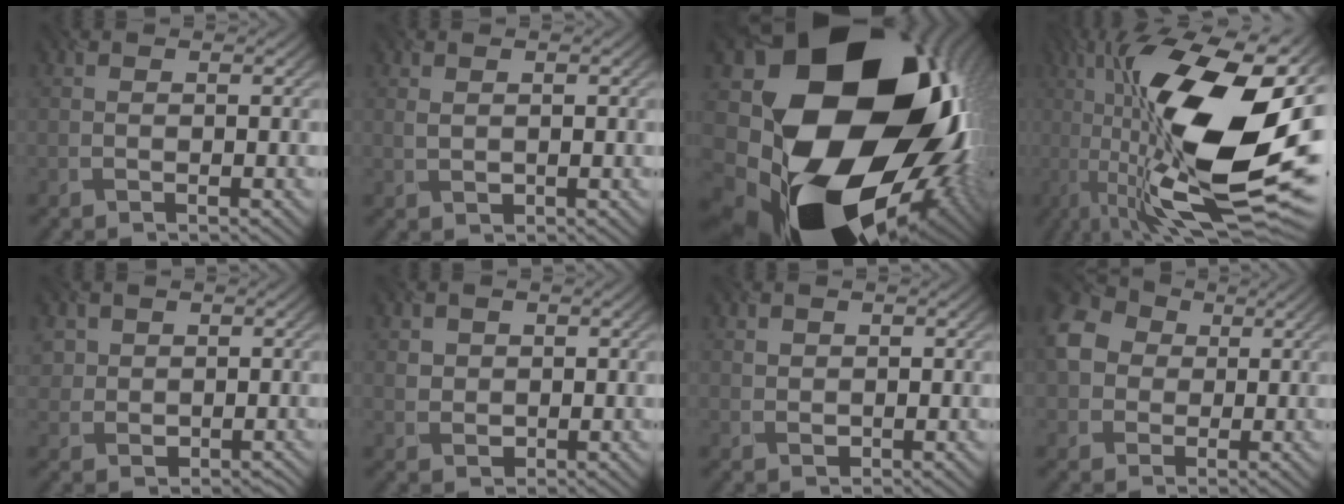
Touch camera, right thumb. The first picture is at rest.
{"total": 1.5, "force": [0.3, 1.0, 1.0], "torque": [-0.023, 0.000, 0.010]}
{"total": 24.4, "force": [-1.3, 19.4, 14.7], "torque": [-0.281, -0.122, -0.011]}
{"total": 20.1, "force": [0.4, 7.2, 18.8], "torque": [-0.313, 0.008, 0.001]}
{"total": 3.6, "force": [0.8, 3.4, 0.9], "torque": [-0.024, -0.001, 0.015]}
{"total": 2.1, "force": [0.6, 2.0, 0.5], "torque": [-0.017, -0.006, 0.011]}
{"total": 1.3, "force": [0.5, 1.1, 0.3], "torque": [-0.011, -0.004, 0.009]}
{"total": 8.4, "force": [1.2, 6.9, 4.7], "torque": [-0.130, 0.014, 0.011]}